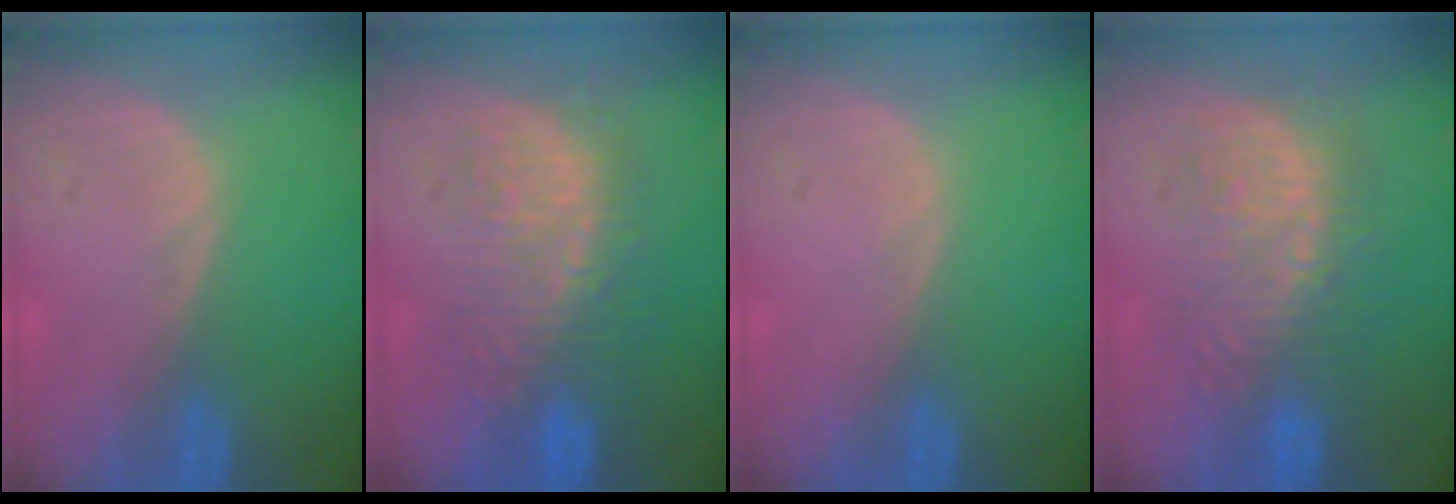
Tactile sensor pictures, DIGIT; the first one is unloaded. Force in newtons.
{"total": 8.9, "press": 8.7, "slide": 1.4}
{"total": 0.0}
{"total": 8.8, "press": 8.6, "slide": 1.6}